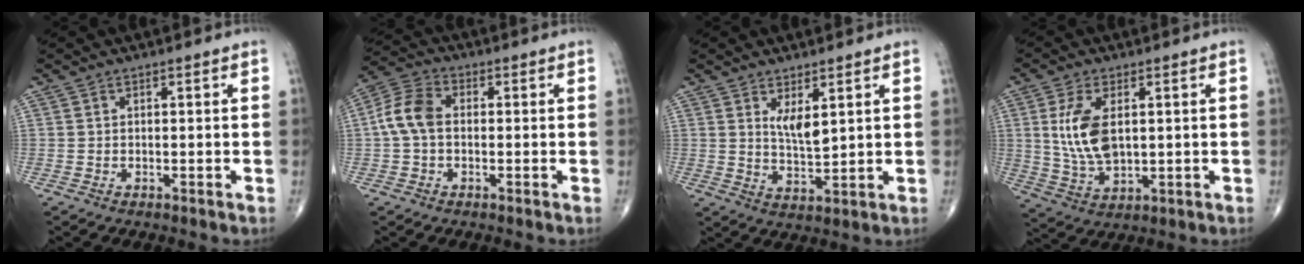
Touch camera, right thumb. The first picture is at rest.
{"total": 7.4, "force": [-0.1, 5.0, 5.5], "torque": [-0.113, 0.023, -0.011]}
{"total": 5.1, "force": [2.3, 1.9, 4.1], "torque": [-0.065, -0.026, 0.048]}
{"total": 10.4, "force": [1.8, 5.5, 8.6], "torque": [-0.173, -0.012, 0.043]}